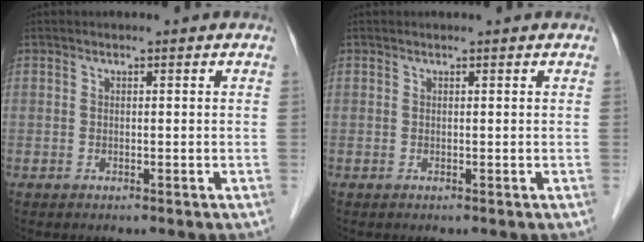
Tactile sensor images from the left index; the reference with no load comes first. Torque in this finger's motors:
{"motor_torque": [0.09, 0.02, 0.03, 0.00]}